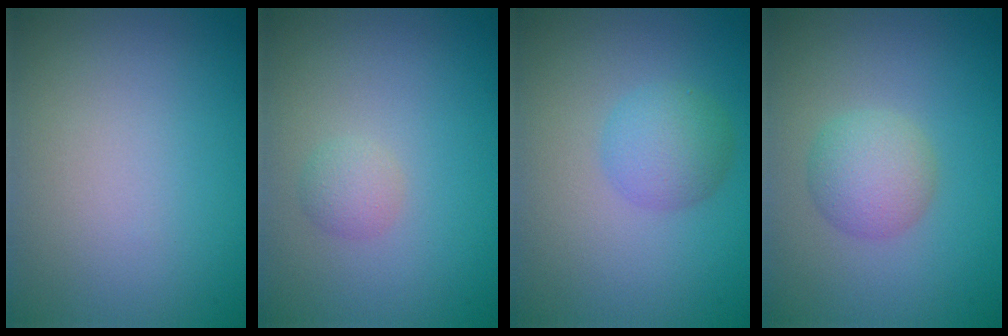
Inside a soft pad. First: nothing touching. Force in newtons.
{"total": 1.3, "press": 1.3, "slide": 0.0}
{"total": 2.8, "press": 2.8, "slide": 0.1}
{"total": 3.0, "press": 3.0, "slide": 0.0}